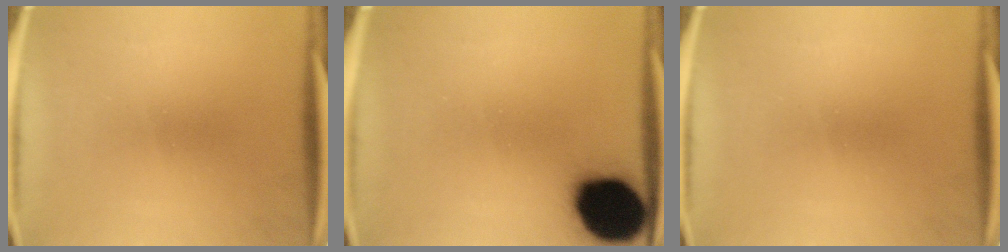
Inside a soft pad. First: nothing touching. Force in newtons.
{"total": 19.6}
{"total": 0.0}